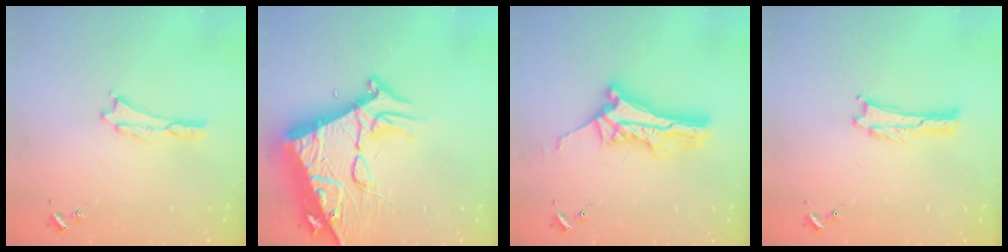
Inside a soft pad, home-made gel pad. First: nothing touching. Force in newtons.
{"total": 15.8, "press": 15.7, "slide": 1.8}
{"total": 7.4, "press": 7.4, "slide": 0.6}
{"total": 0.0}